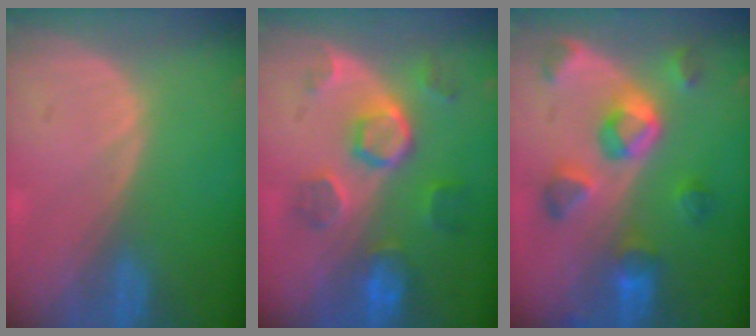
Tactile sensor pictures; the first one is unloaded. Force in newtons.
{"total": 8.6, "press": 7.7, "slide": 4.0}
{"total": 8.4, "press": 8.1, "slide": 2.3}